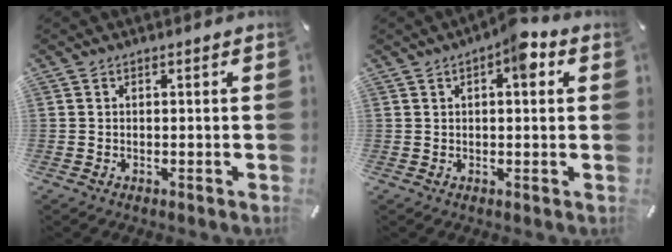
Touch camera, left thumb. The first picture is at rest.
{"total": 6.8, "force": [2.5, 3.1, 5.6], "torque": [-0.066, -0.008, 0.032]}